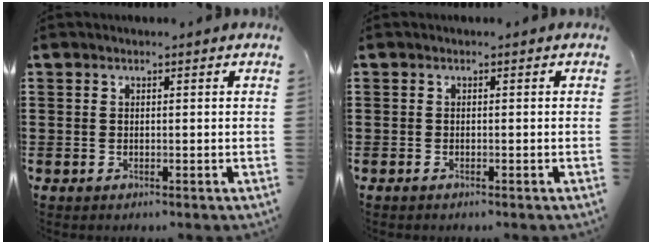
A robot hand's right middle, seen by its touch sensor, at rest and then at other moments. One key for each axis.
{"total": 0.0}